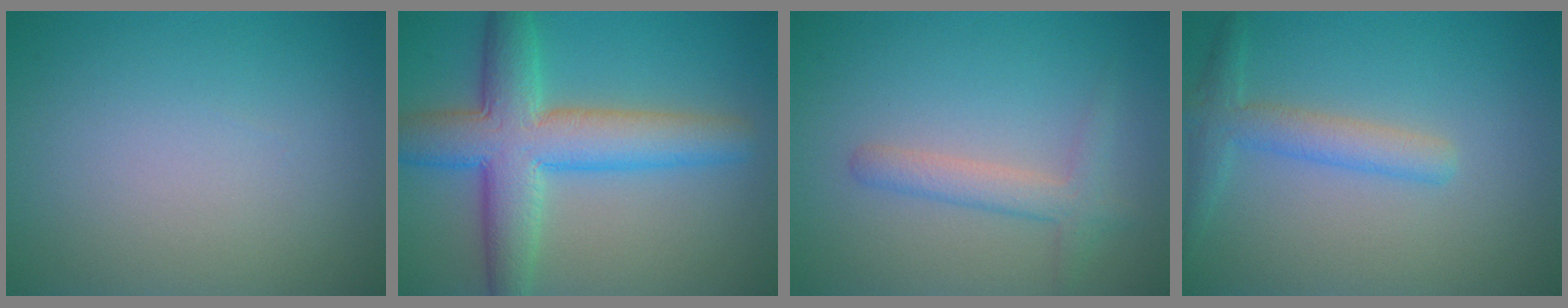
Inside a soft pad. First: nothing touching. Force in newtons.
{"total": 8.2, "press": 8.2, "slide": 0.3}
{"total": 1.8, "press": 1.8, "slide": 0.2}
{"total": 2.8, "press": 2.8, "slide": 0.1}